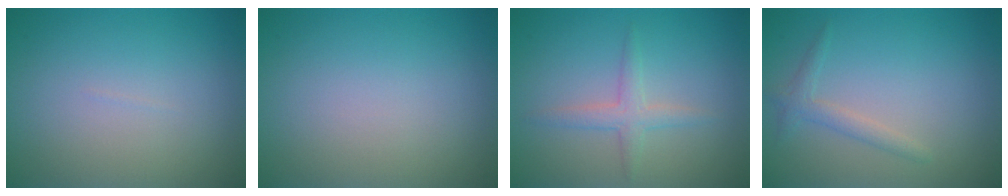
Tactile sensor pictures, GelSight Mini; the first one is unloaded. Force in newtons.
{"total": 0.0}
{"total": 1.9, "press": 1.9, "slide": 0.1}
{"total": 1.5, "press": 1.5, "slide": 0.0}